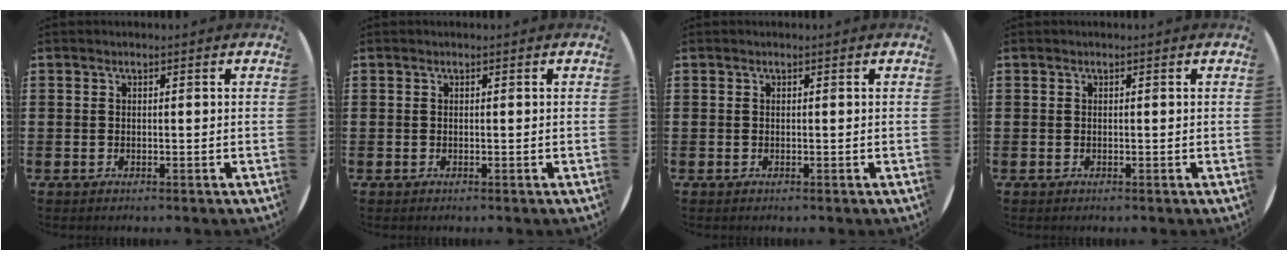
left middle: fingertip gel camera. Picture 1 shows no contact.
{"total": 0.0}
{"total": 0.0}
{"total": 0.0}